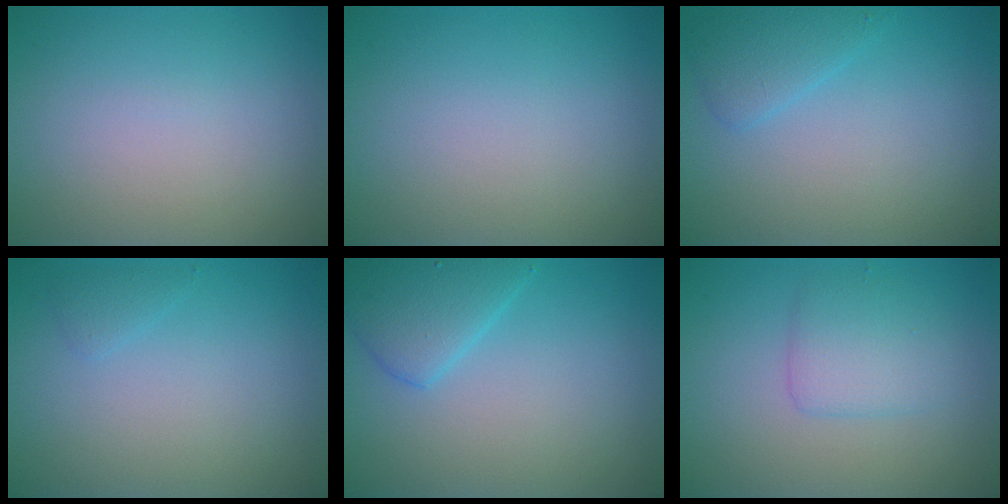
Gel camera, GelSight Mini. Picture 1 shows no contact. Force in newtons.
{"total": 0.0}
{"total": 2.1, "press": 2.0, "slide": 0.2}
{"total": 0.8, "press": 0.8, "slide": 0.0}
{"total": 3.7, "press": 3.7, "slide": 0.2}
{"total": 2.7, "press": 2.7, "slide": 0.1}